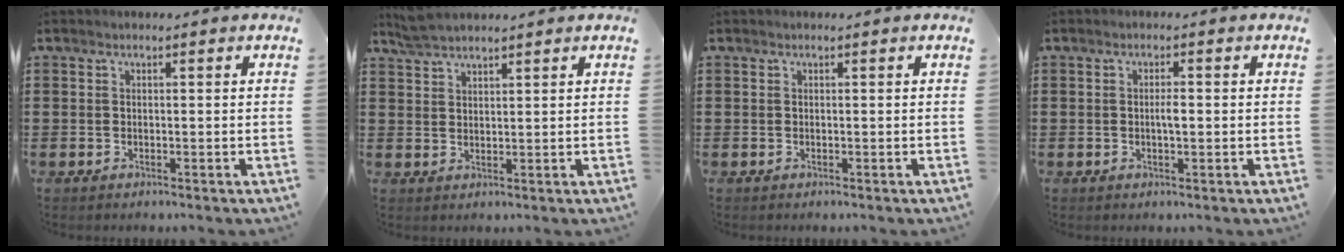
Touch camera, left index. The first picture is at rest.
{"total": 3.3, "force": [3.1, 0.5, 1.1], "torque": [-0.030, -0.003, 0.059]}
{"total": 0.0}
{"total": 2.0, "force": [-0.1, 0.6, 1.9], "torque": [-0.037, 0.000, -0.003]}